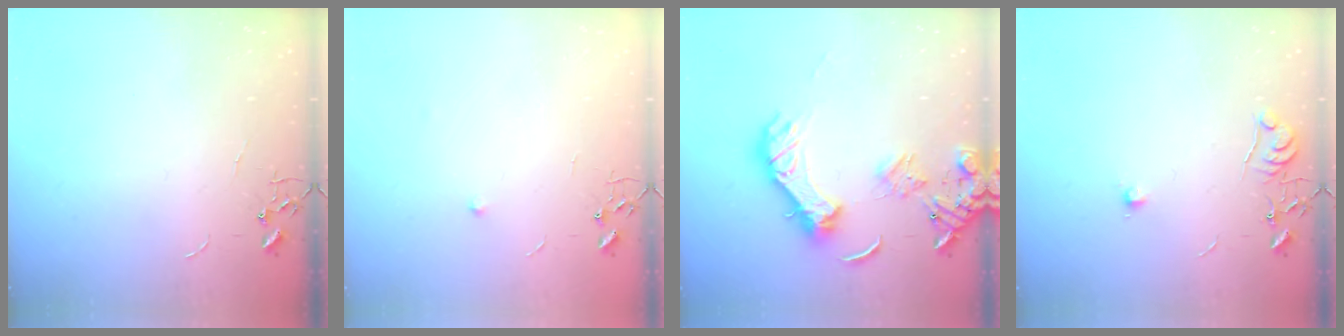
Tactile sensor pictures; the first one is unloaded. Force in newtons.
{"total": 4.9, "press": 4.7, "slide": 1.1}
{"total": 15.8, "press": 15.6, "slide": 2.3}
{"total": 7.7, "press": 7.7, "slide": 0.8}